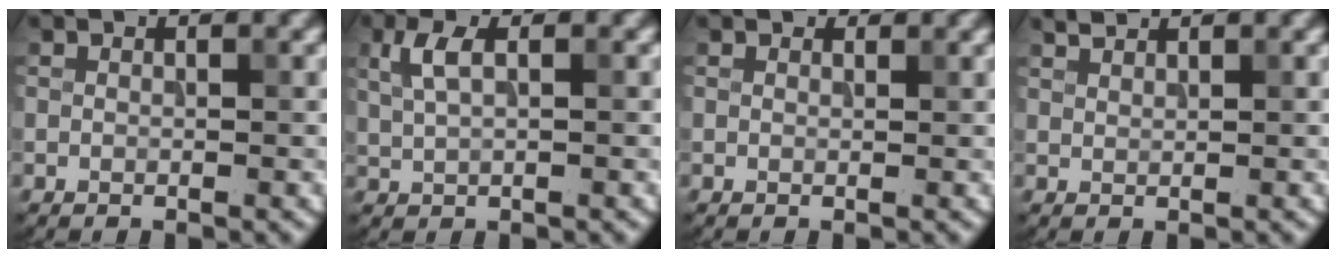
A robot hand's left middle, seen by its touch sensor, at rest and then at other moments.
{"total": 2.5, "force": [0.9, 1.0, 2.1], "torque": [-0.048, 0.003, 0.021]}
{"total": 0.7, "force": [0.7, 0.3, 0.1], "torque": [-0.002, -0.003, 0.007]}
{"total": 1.0, "force": [1.0, 0.1, 0.2], "torque": [-0.004, 0.001, 0.022]}